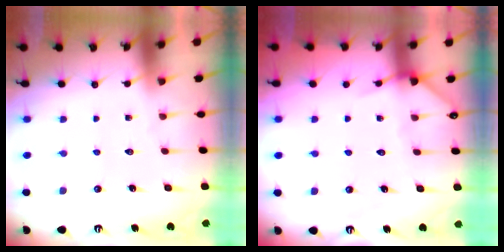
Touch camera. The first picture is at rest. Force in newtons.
{"total": 4.4, "press": 4.3, "slide": 0.5}